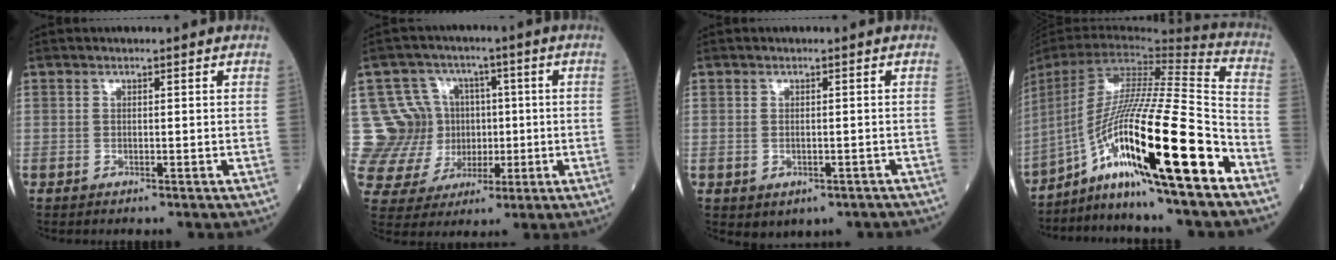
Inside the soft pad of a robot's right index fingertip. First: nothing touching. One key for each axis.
{"total": 13.3, "fx": 1.5, "fy": 12.7, "fz": 3.5, "tx": -0.084, "ty": 0.058, "tz": 0.051}
{"total": 3.3, "fx": -1.7, "fy": 2.4, "fz": 1.3, "tx": -0.015, "ty": 0.006, "tz": -0.011}
{"total": 23.3, "fx": -12.0, "fy": 0.2, "fz": 19.9, "tx": -0.365, "ty": -0.019, "tz": -0.219}